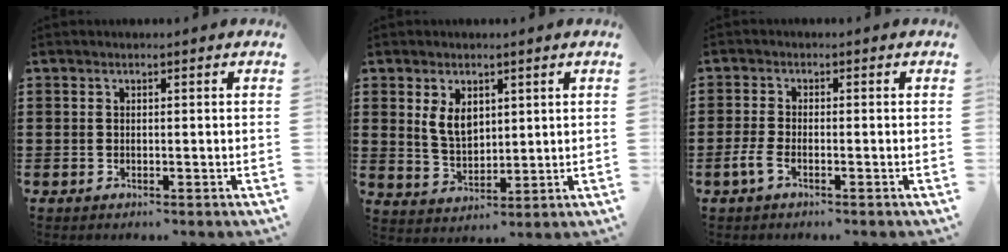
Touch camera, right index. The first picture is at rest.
{"total": 5.1, "force": [2.0, 3.2, 3.4], "torque": [-0.068, 0.006, 0.035]}
{"total": 2.5, "force": [-1.4, 0.8, 1.9], "torque": [-0.054, -0.008, -0.033]}